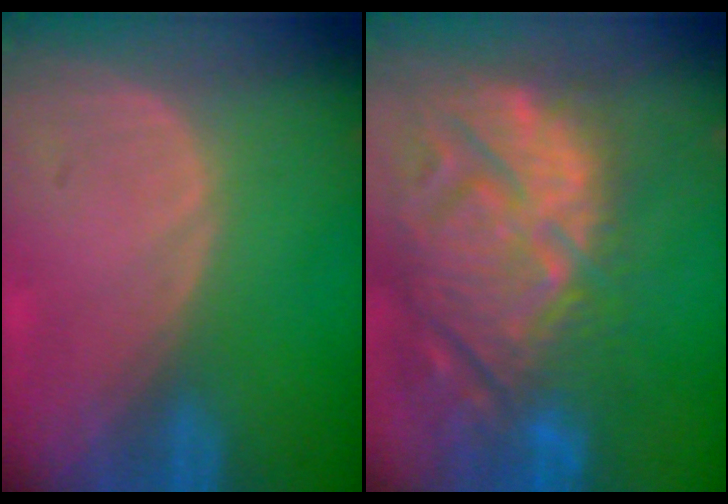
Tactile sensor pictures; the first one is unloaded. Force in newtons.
{"total": 15.4, "press": 13.2, "slide": 8.0}